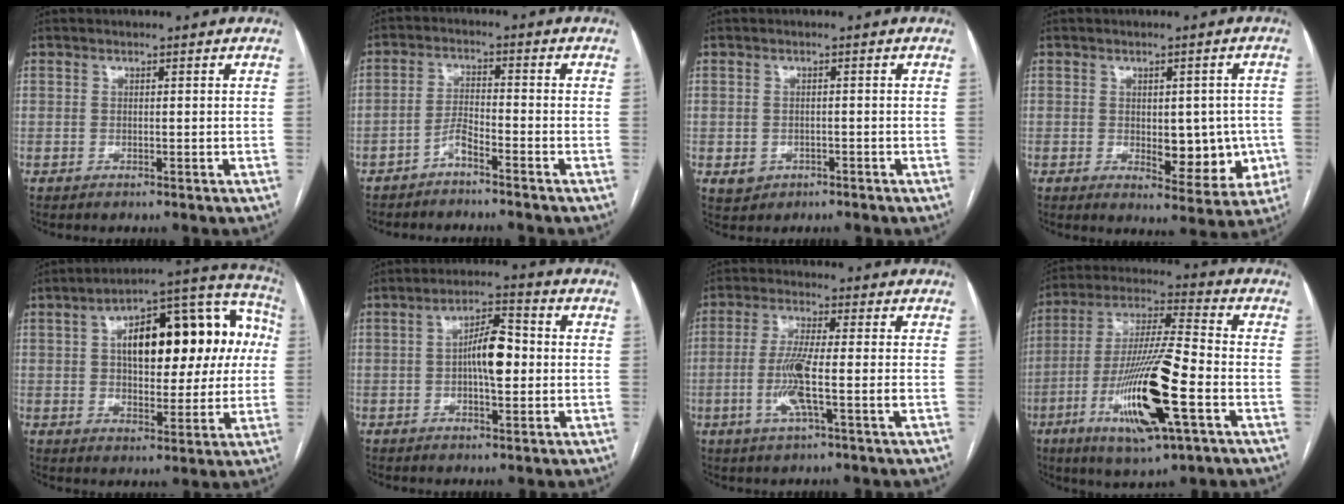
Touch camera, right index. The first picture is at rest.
{"total": 3.1, "force": [-2.6, 0.0, 1.6], "torque": [-0.034, 0.004, -0.052]}
{"total": 2.2, "force": [-1.1, 1.8, 0.6], "torque": [-0.007, 0.004, -0.008]}
{"total": 9.0, "force": [-1.1, 4.6, 7.7], "torque": [-0.080, 0.005, -0.001]}
{"total": 21.6, "force": [3.7, 8.9, 19.3], "torque": [-0.280, 0.059, 0.054]}
{"total": 7.2, "force": [-0.2, 2.0, 6.9], "torque": [-0.124, 0.016, -0.006]}
{"total": 7.6, "force": [-1.8, 0.1, 7.4], "torque": [-0.149, -0.005, -0.036]}
{"total": 19.0, "force": [-6.6, 2.3, 17.7], "torque": [-0.357, -0.021, -0.114]}